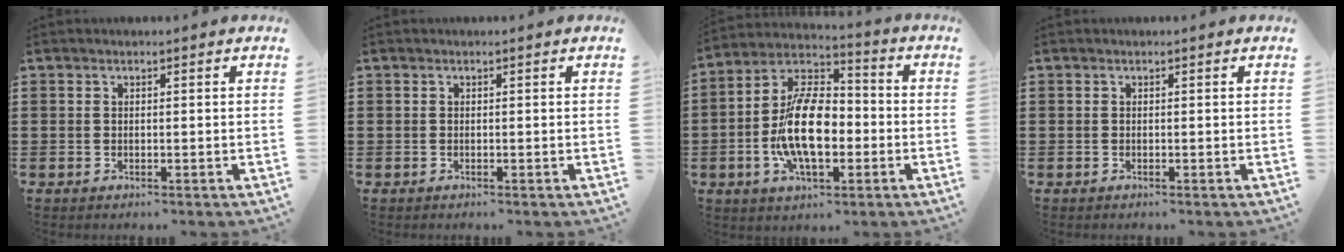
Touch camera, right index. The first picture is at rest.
{"total": 0.0}
{"total": 13.6, "force": [-2.9, 7.1, 11.2], "torque": [-0.243, -0.002, -0.057]}
{"total": 0.0}